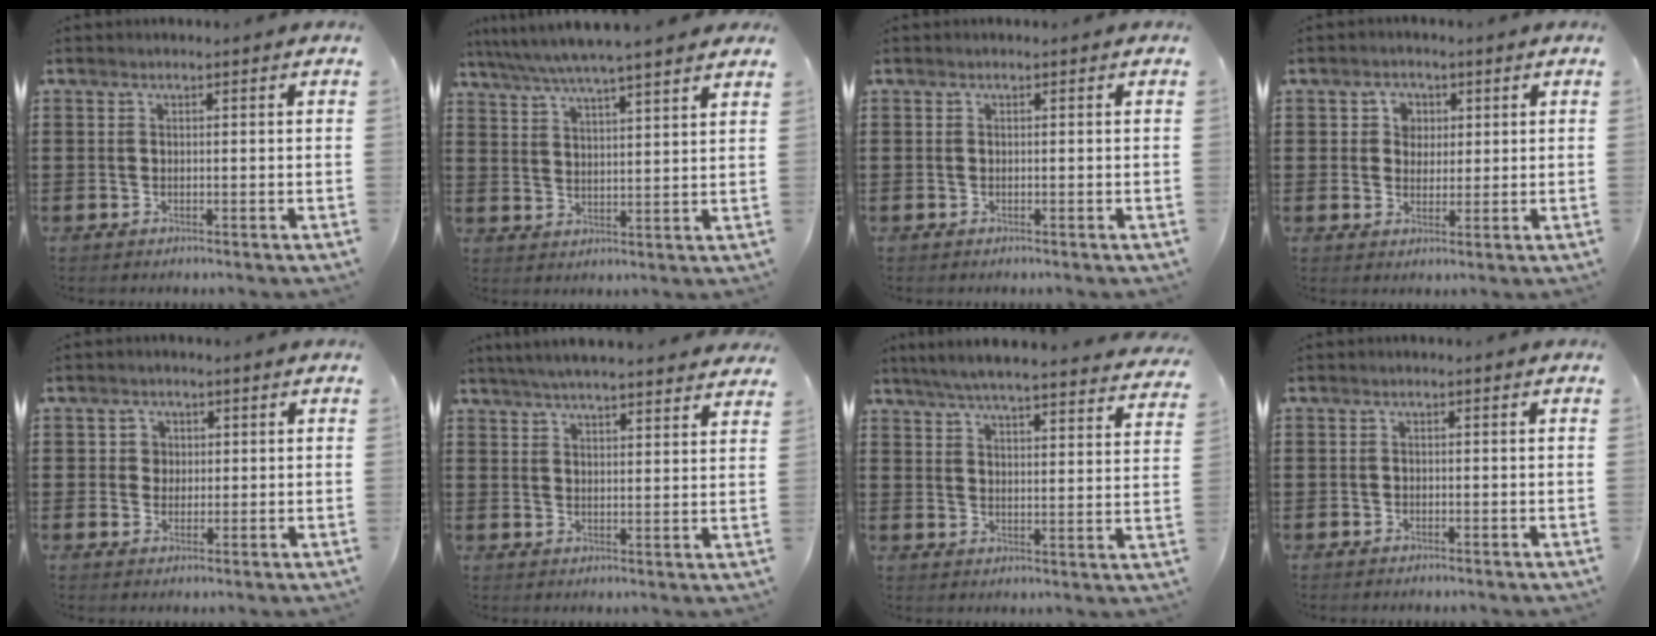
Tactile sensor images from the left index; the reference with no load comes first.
{"total": 5.4, "force": [4.8, -0.4, 2.4], "torque": [-0.065, -0.025, 0.082]}
{"total": 0.0}
{"total": 3.0, "force": [0.9, 2.8, 0.5], "torque": [-0.018, 0.009, 0.010]}
{"total": 2.5, "force": [0.5, 2.4, 0.4], "torque": [-0.022, 0.009, 0.006]}
{"total": 5.0, "force": [4.8, -0.2, 1.3], "torque": [-0.041, -0.017, 0.087]}
{"total": 5.5, "force": [5.1, -0.3, 1.9], "torque": [-0.058, -0.031, 0.087]}
{"total": 0.6, "force": [-0.5, 0.3, 0.0], "torque": [-0.005, 0.000, -0.010]}